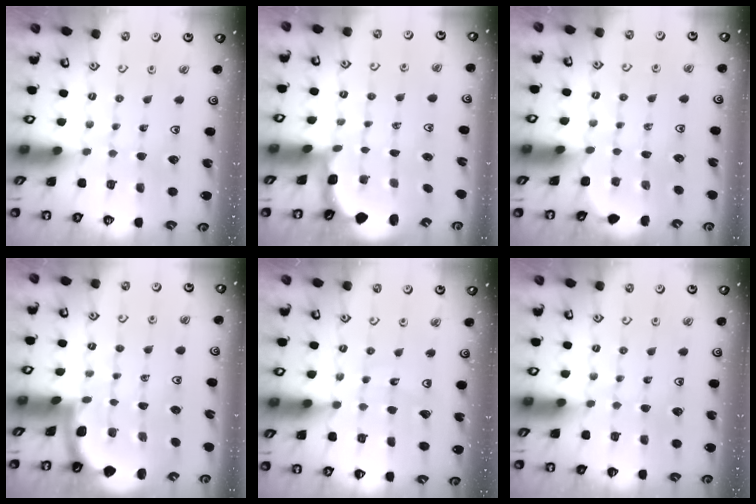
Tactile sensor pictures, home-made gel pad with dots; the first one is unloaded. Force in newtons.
{"total": 2.7, "press": 2.0, "slide": 1.7}
{"total": 2.0, "press": 1.7, "slide": 1.1}
{"total": 1.8, "press": 1.8, "slide": 0.0}
{"total": 7.6, "press": 7.6, "slide": 0.9}
{"total": 0.0}